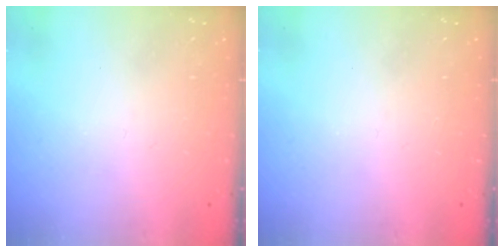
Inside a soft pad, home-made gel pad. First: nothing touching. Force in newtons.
{"total": 0.0}